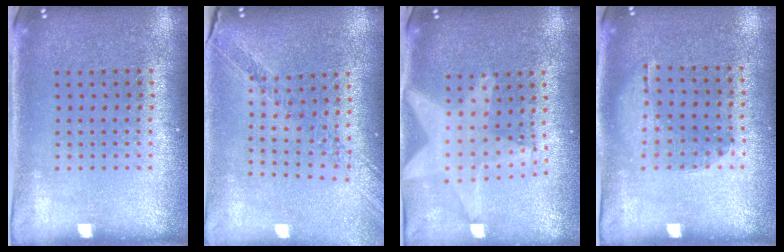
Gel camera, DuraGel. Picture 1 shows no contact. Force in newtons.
{"total": 1.1, "press": 1.1, "slide": 0.1}
{"total": 1.8, "press": 1.6, "slide": 0.8}
{"total": 1.2, "press": 0.8, "slide": 0.9}